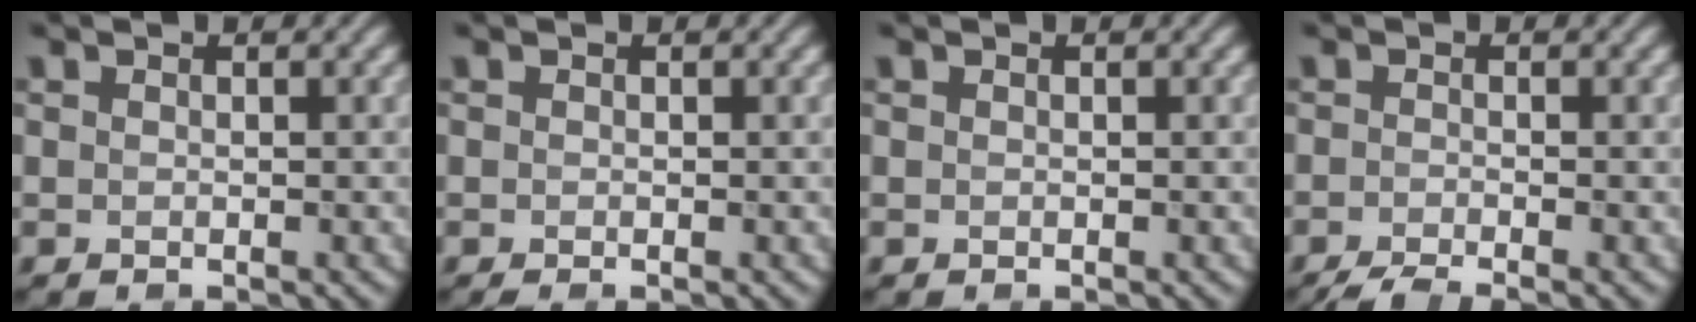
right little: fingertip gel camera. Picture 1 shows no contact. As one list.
[{"total": 0.7, "force": [-0.3, 0.1, 0.5], "torque": [-0.010, -0.005, -0.007]}, {"total": 0.0}, {"total": 3.0, "force": [-2.3, 0.5, 1.9], "torque": [-0.029, -0.006, -0.049]}]